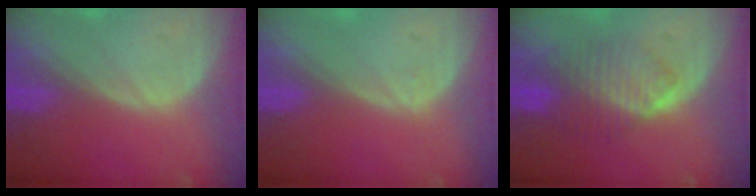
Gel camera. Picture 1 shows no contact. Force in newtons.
{"total": 0.5, "press": 0.2, "slide": 0.5}
{"total": 6.7, "press": 6.7, "slide": 0.5}